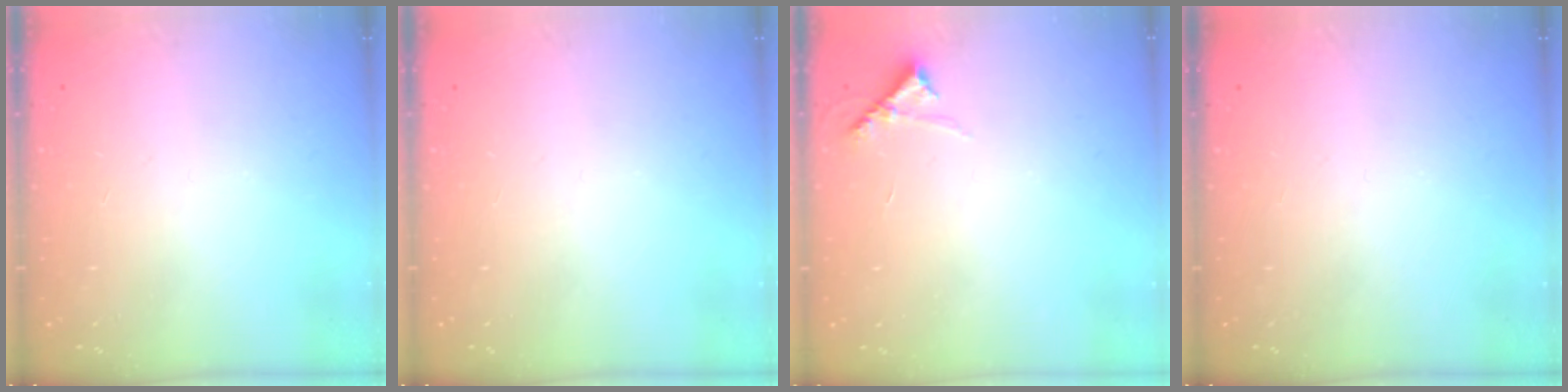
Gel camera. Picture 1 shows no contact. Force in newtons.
{"total": 0.0}
{"total": 5.4, "press": 5.4, "slide": 0.4}
{"total": 0.0}